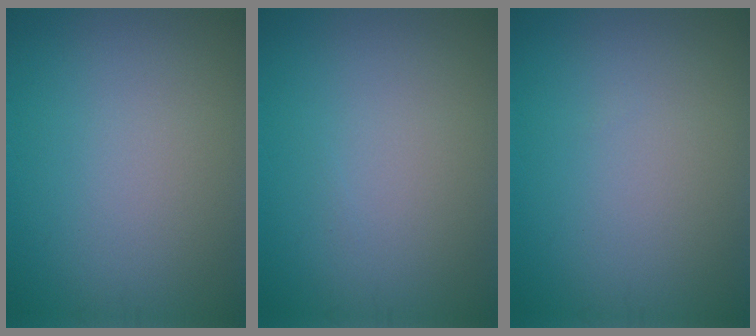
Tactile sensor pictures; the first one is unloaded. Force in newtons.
{"total": 0.0}
{"total": 0.0}